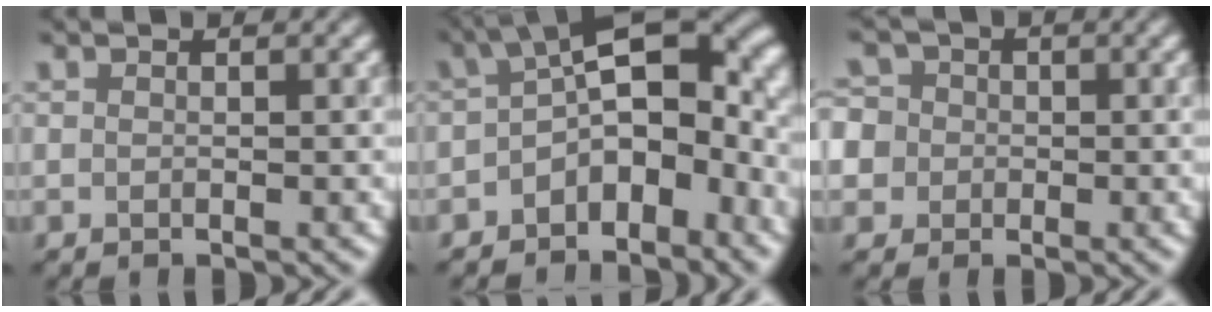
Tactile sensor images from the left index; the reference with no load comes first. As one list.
[{"total": 9.5, "force": [-1.4, 5.4, 7.7], "torque": [-0.100, 0.018, -0.035]}, {"total": 7.3, "force": [0.4, 6.8, 2.6], "torque": [-0.055, 0.033, -0.033]}]